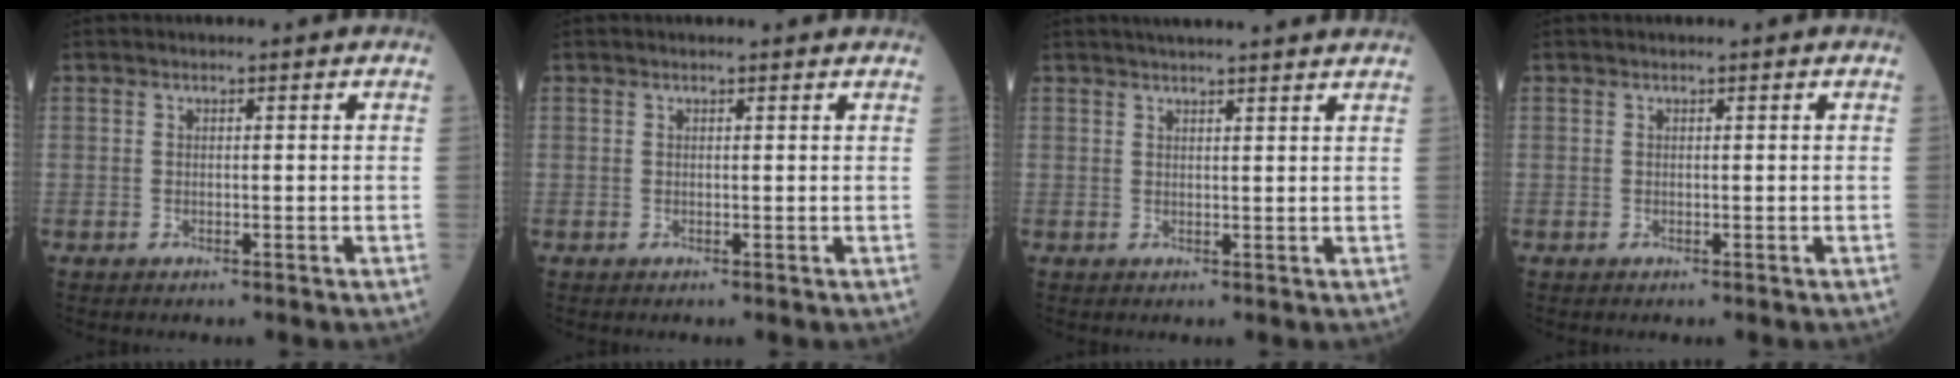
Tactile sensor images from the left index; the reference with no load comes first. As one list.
[{"total": 1.4, "force": [1.4, 0.1, 0.2], "torque": [-0.010, 0.003, 0.010]}, {"total": 9.9, "force": [8.9, 0.1, 4.2], "torque": [-0.056, 0.025, 0.099]}, {"total": 0.0}]